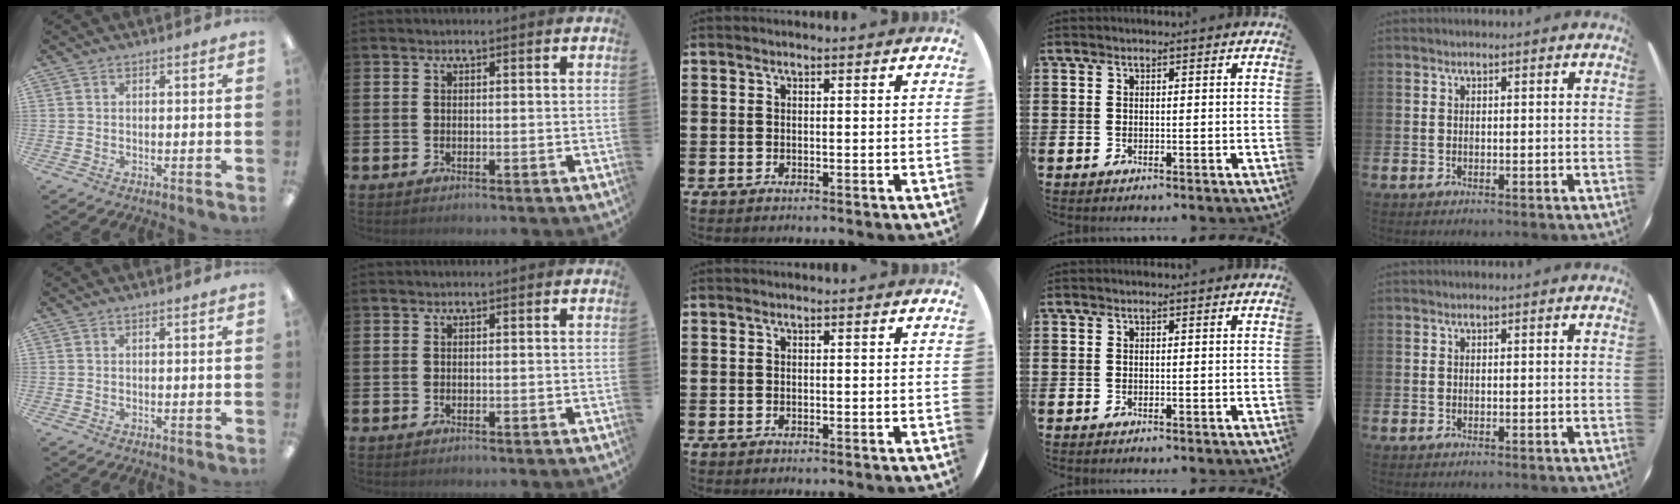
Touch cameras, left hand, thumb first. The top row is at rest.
{}